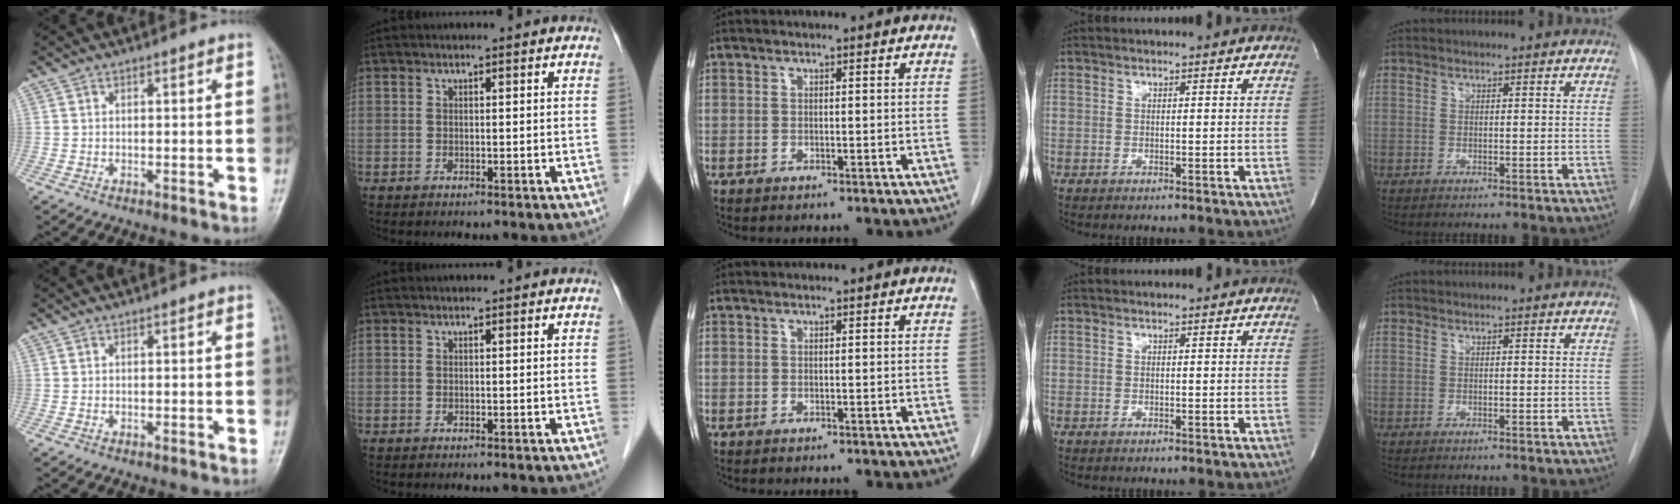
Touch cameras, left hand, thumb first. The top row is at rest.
{}